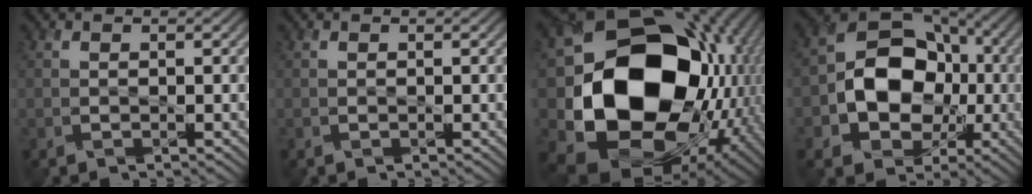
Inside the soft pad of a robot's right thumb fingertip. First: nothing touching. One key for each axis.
{"total": 0.0}
{"total": 21.3, "fx": -1.8, "fy": 17.0, "fz": 12.7, "tx": -0.298, "ty": -0.055, "tz": -0.002}
{"total": 12.7, "fx": -1.8, "fy": 9.8, "fz": 7.9, "tx": -0.143, "ty": -0.002, "tz": -0.045}